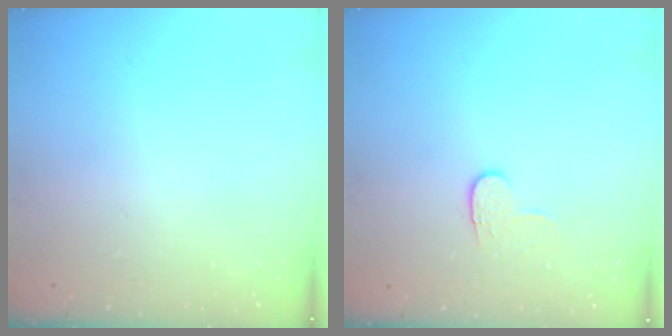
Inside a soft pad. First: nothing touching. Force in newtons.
{"total": 4.2, "press": 4.2, "slide": 0.5}